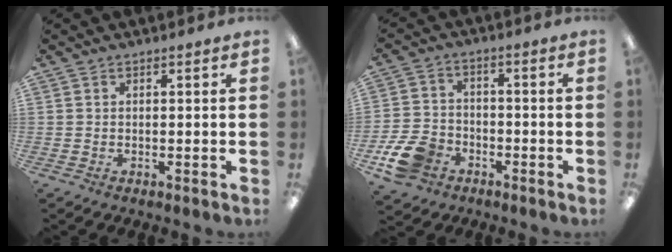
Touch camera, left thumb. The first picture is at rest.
{"total": 10.3, "force": [-5.4, 7.2, 5.0], "torque": [-0.111, 0.034, -0.098]}